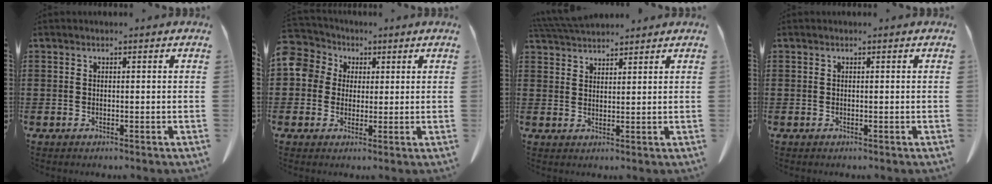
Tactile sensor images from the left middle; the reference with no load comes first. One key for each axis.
{"total": 6.0, "fx": 1.6, "fy": 5.5, "fz": 1.8, "tx": -0.067, "ty": 0.003, "tz": 0.024}
{"total": 4.3, "fx": 4.1, "fy": 0.7, "fz": 1.3, "tx": -0.038, "ty": -0.006, "tz": 0.078}
{"total": 0.0}